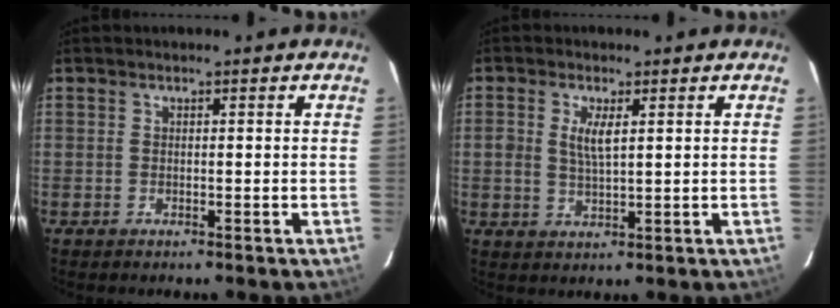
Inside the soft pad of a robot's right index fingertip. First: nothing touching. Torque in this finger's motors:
{"motor_torque": [0.14, -0.05, 0.07, 0.07]}